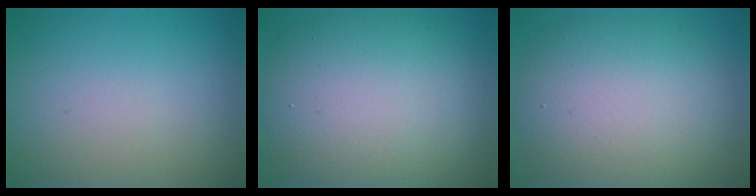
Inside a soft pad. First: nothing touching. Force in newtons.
{"total": 11.1, "press": 11.1, "slide": 0.5}
{"total": 9.3, "press": 9.3, "slide": 0.8}